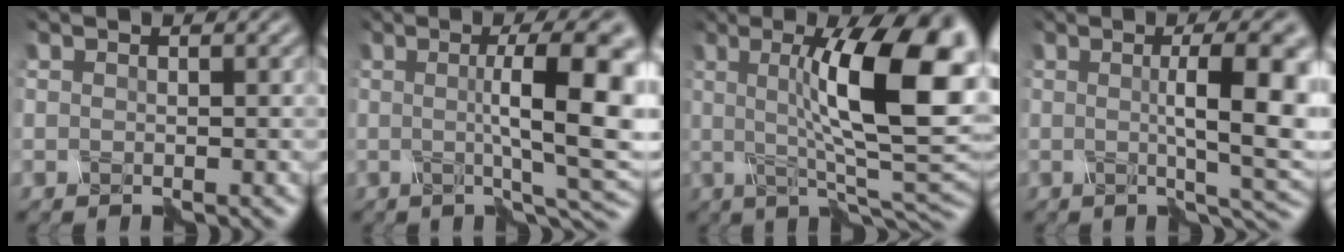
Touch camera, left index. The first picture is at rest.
{"total": 9.6, "force": [-0.1, 1.9, 9.5], "torque": [-0.116, 0.006, -0.003]}
{"total": 11.6, "force": [0.8, 1.9, 11.4], "torque": [-0.151, 0.013, 0.012]}
{"total": 8.2, "force": [-0.2, 1.7, 8.0], "torque": [-0.097, 0.005, -0.002]}